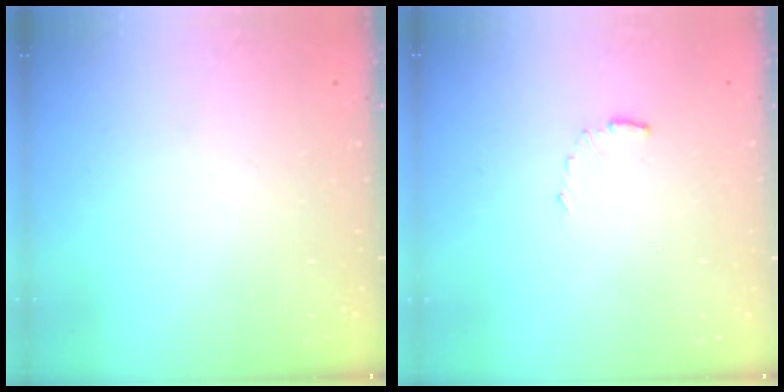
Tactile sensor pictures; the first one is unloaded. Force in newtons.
{"total": 5.3, "press": 5.3, "slide": 0.4}